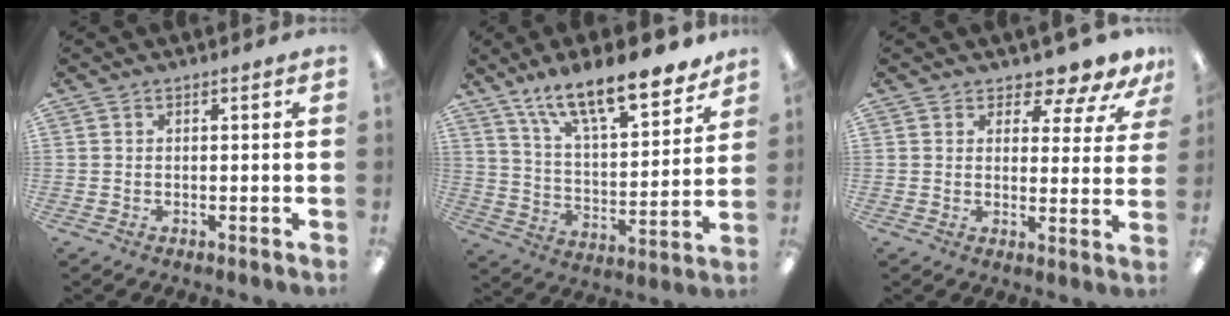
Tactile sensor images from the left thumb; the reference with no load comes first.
{"total": 16.8, "force": [13.7, 5.0, 8.4], "torque": [-0.138, -0.088, 0.234]}
{"total": 7.1, "force": [6.2, 2.3, 2.6], "torque": [-0.036, -0.048, 0.108]}